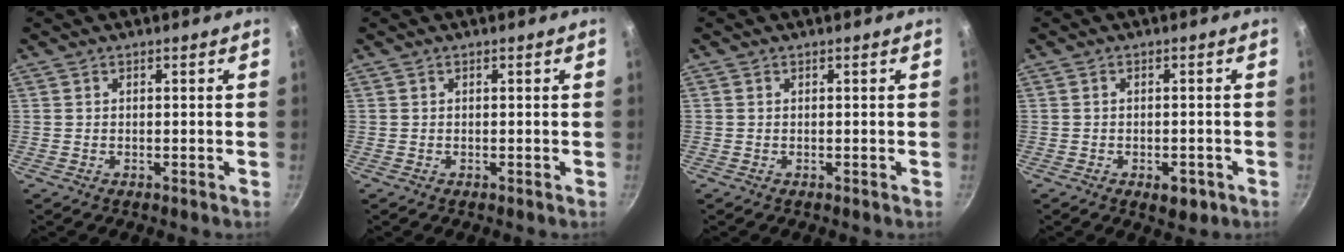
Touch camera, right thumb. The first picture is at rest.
{"total": 0.0}
{"total": 0.0}
{"total": 4.2, "force": [-1.9, 2.2, 3.0], "torque": [-0.032, 0.012, -0.019]}